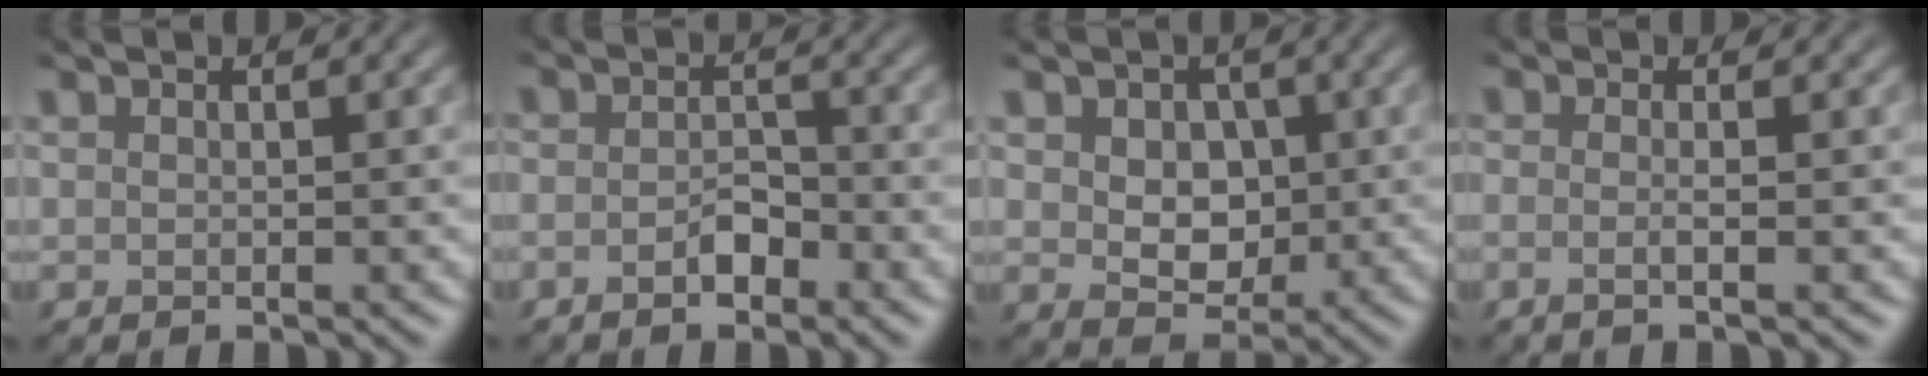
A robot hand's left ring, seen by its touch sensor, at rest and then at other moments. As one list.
[{"total": 2.5, "force": [-2.3, 0.7, 0.6], "torque": [-0.018, -0.009, -0.041]}, {"total": 4.0, "force": [0.0, 3.1, 2.5], "torque": [-0.052, -0.017, 0.004]}, {"total": 1.7, "force": [-0.6, 0.5, 1.5], "torque": [-0.017, -0.004, -0.038]}]